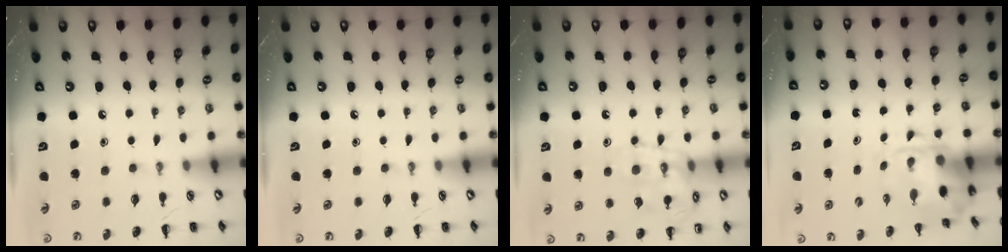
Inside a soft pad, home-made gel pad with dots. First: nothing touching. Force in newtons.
{"total": 0.0}
{"total": 12.8, "press": 12.7, "slide": 1.0}
{"total": 3.5, "press": 3.4, "slide": 0.9}